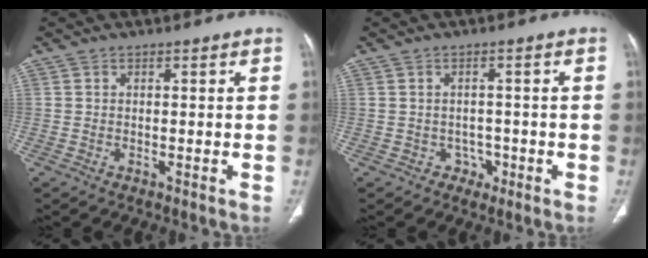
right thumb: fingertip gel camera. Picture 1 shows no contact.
{"total": 2.4, "force": [-1.1, 2.1, 0.6], "torque": [0.006, 0.010, -0.016]}